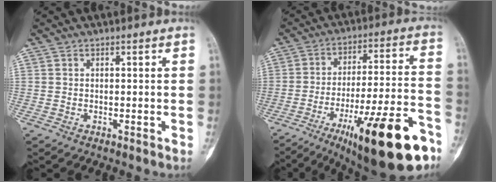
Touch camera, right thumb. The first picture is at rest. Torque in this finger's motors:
{"motor_torque": [0.58, 0.57, 1.76, -1.01, 0.17]}